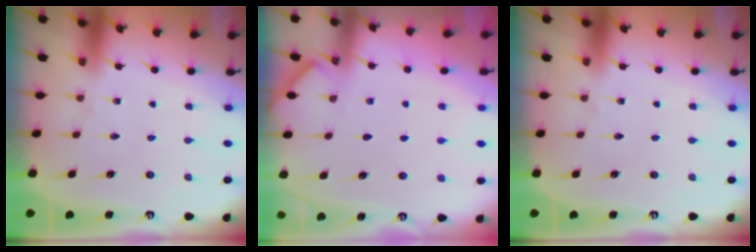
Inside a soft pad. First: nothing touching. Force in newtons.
{"total": 2.8, "press": 2.8, "slide": 0.4}
{"total": 0.0}